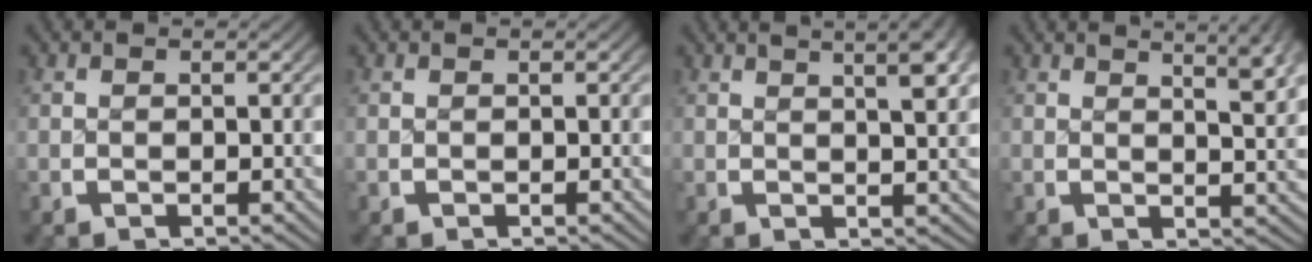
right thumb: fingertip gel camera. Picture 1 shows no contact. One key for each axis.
{"total": 0.0}
{"total": 5.6, "fx": 2.4, "fy": 1.9, "fz": 4.6, "tx": -0.050, "ty": 0.009, "tz": 0.032}
{"total": 4.5, "fx": 2.2, "fy": 1.4, "fz": 3.7, "tx": -0.038, "ty": -0.003, "tz": 0.034}